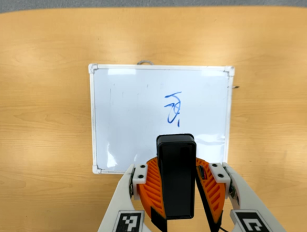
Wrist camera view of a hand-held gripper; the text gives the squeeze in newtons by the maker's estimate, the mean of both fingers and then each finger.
{"total": 9.5, "left": 10.0, "right": 8.9}